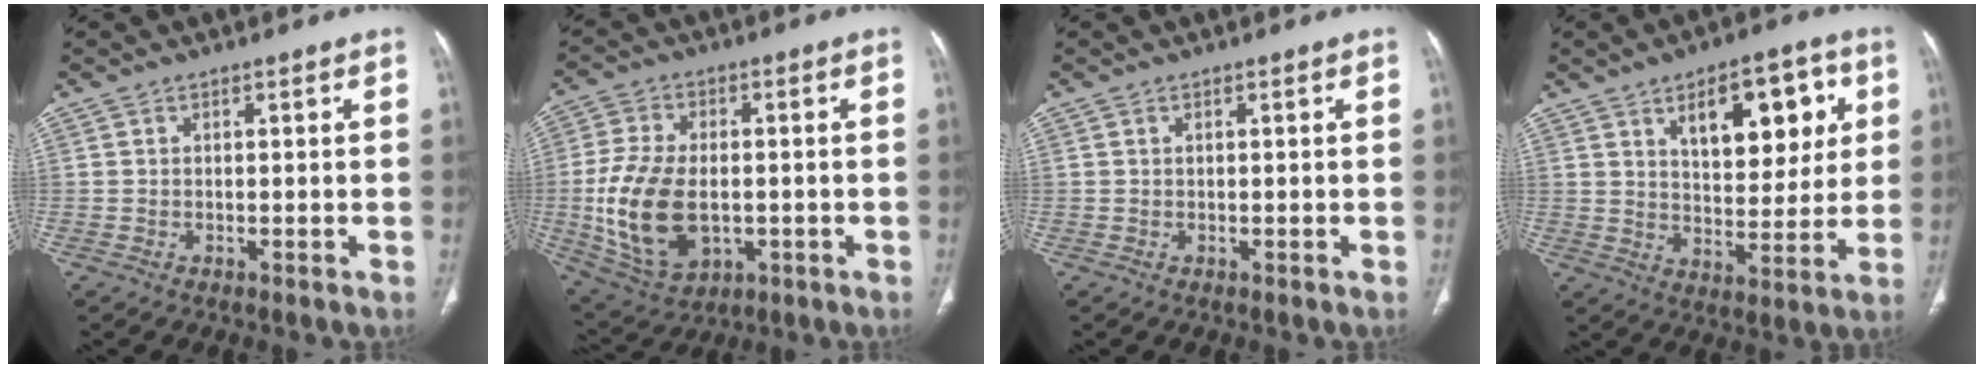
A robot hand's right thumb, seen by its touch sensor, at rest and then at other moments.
{"total": 16.2, "force": [-2.0, 9.9, 12.6], "torque": [-0.246, -0.003, -0.018]}
{"total": 0.0}
{"total": 15.0, "force": [5.9, 7.5, 11.5], "torque": [-0.117, -0.019, 0.091]}